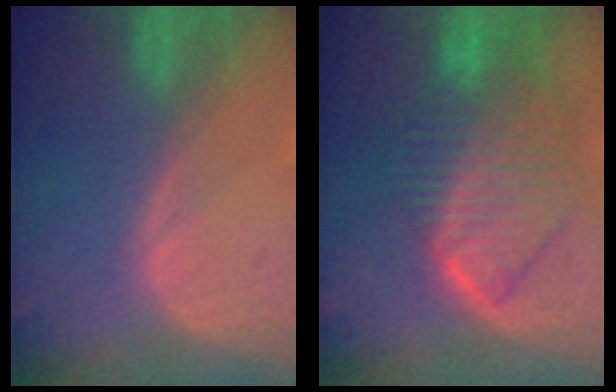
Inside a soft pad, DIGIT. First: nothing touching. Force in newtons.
{"total": 10.2, "press": 10.1, "slide": 1.0}